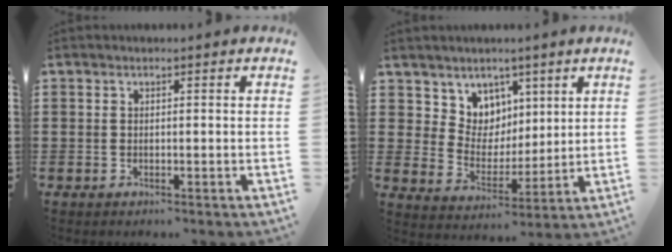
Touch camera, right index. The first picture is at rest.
{"total": 6.5, "force": [4.3, 4.8, -0.6], "torque": [-0.033, -0.024, 0.083]}